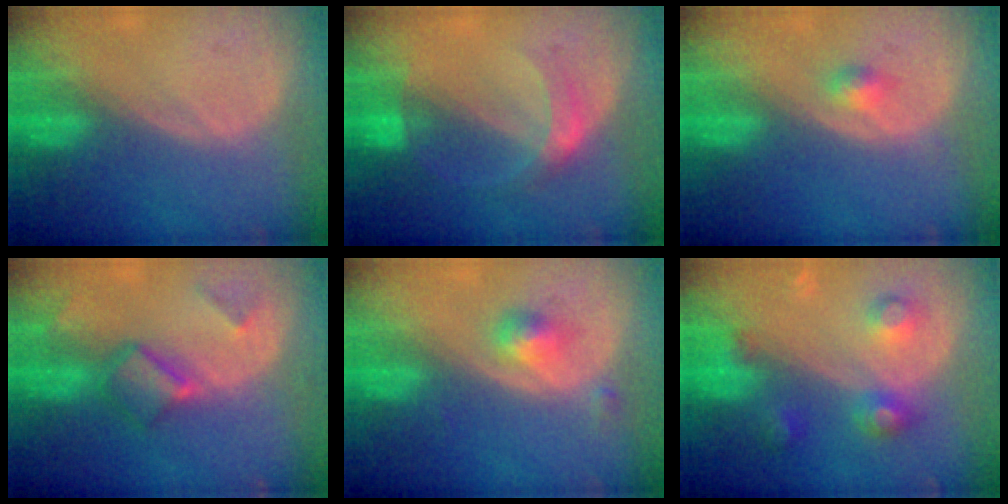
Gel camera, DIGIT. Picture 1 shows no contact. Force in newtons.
{"total": 5.2, "press": 4.8, "slide": 1.9}
{"total": 1.8, "press": 1.6, "slide": 0.9}
{"total": 5.5, "press": 5.0, "slide": 2.2}
{"total": 2.8, "press": 2.7, "slide": 0.2}
{"total": 5.6, "press": 5.6, "slide": 0.3}